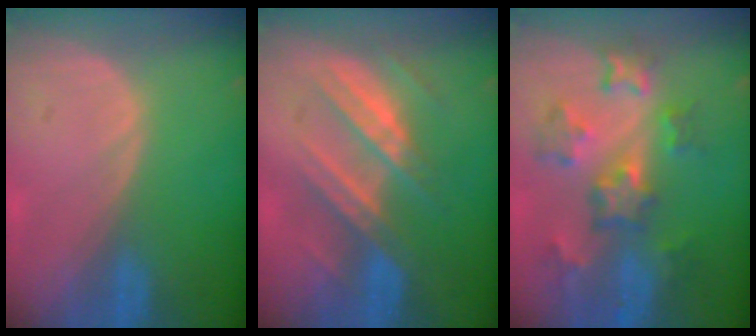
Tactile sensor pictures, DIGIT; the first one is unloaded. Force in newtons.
{"total": 7.4, "press": 7.3, "slide": 0.9}
{"total": 8.7, "press": 7.8, "slide": 3.8}